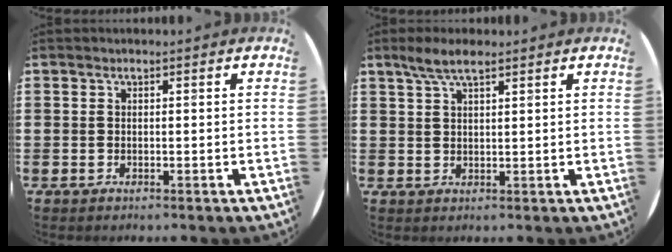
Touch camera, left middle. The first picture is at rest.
{"total": 3.7, "force": [2.7, 0.9, 2.3], "torque": [-0.050, 0.006, 0.048]}